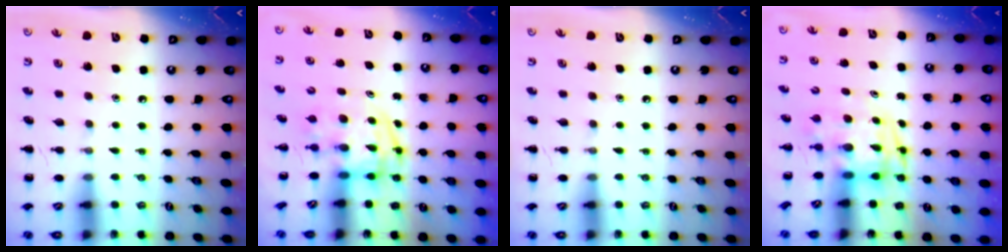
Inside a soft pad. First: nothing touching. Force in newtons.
{"total": 3.8, "press": 3.8, "slide": 0.6}
{"total": 0.0}
{"total": 3.4, "press": 3.4, "slide": 0.7}